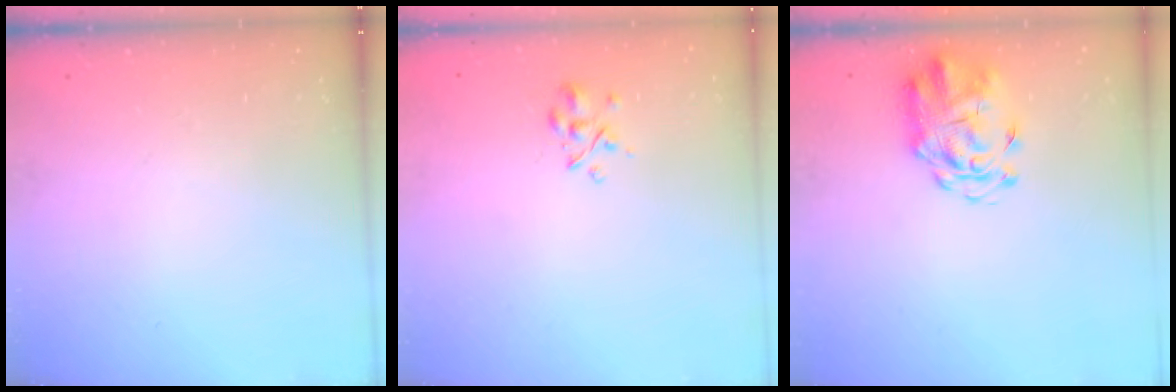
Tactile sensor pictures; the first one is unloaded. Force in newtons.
{"total": 2.6, "press": 2.4, "slide": 1.0}
{"total": 3.9, "press": 3.7, "slide": 1.5}